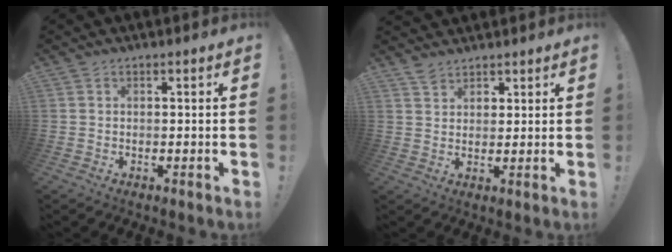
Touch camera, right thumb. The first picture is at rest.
{"total": 4.6, "force": [3.8, 2.5, 0.5], "torque": [0.001, -0.021, 0.070]}